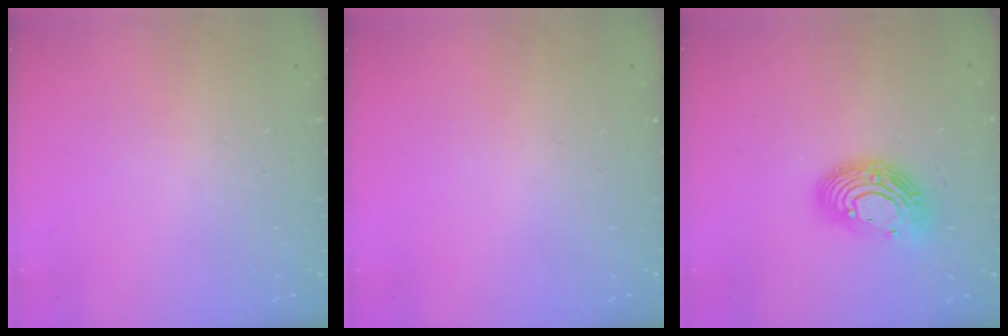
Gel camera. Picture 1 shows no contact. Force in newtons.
{"total": 0.0}
{"total": 12.9, "press": 12.9, "slide": 1.2}